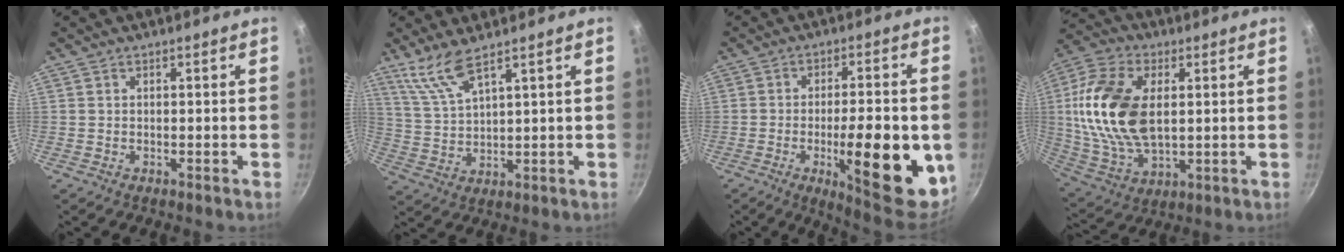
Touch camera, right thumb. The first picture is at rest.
{"total": 7.0, "force": [5.2, 0.8, 4.6], "torque": [-0.099, -0.032, 0.120]}
{"total": 20.0, "force": [-4.6, 6.3, 18.4], "torque": [-0.222, 0.003, -0.057]}
{"total": 19.5, "force": [2.7, 11.4, 15.6], "torque": [-0.294, -0.005, 0.055]}